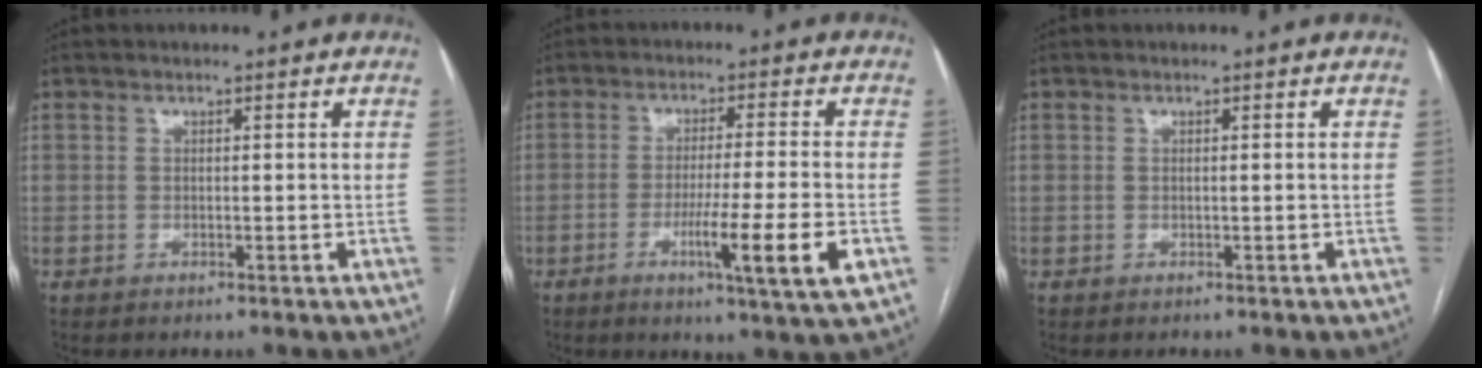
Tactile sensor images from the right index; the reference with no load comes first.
{"total": 10.4, "force": [-3.6, -0.7, 9.7], "torque": [-0.159, -0.025, -0.061]}
{"total": 0.0}